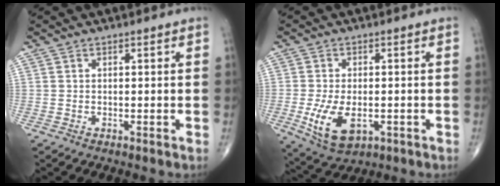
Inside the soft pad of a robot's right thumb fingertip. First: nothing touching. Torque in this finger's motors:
{"motor_torque": [0.05, 0.31, 0.53, 0.27, 0.30]}